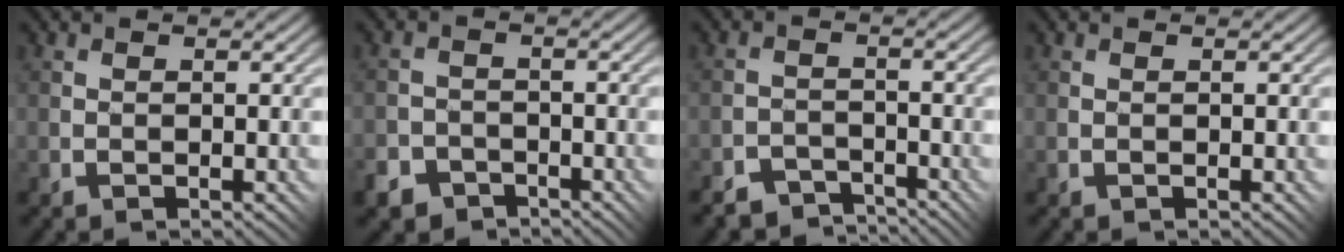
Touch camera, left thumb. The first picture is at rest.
{"total": 5.1, "force": [-3.9, 3.3, 0.7], "torque": [-0.001, -0.003, -0.072]}
{"total": 3.8, "force": [-3.7, 1.0, 0.3], "torque": [0.001, 0.002, -0.071]}
{"total": 0.0}